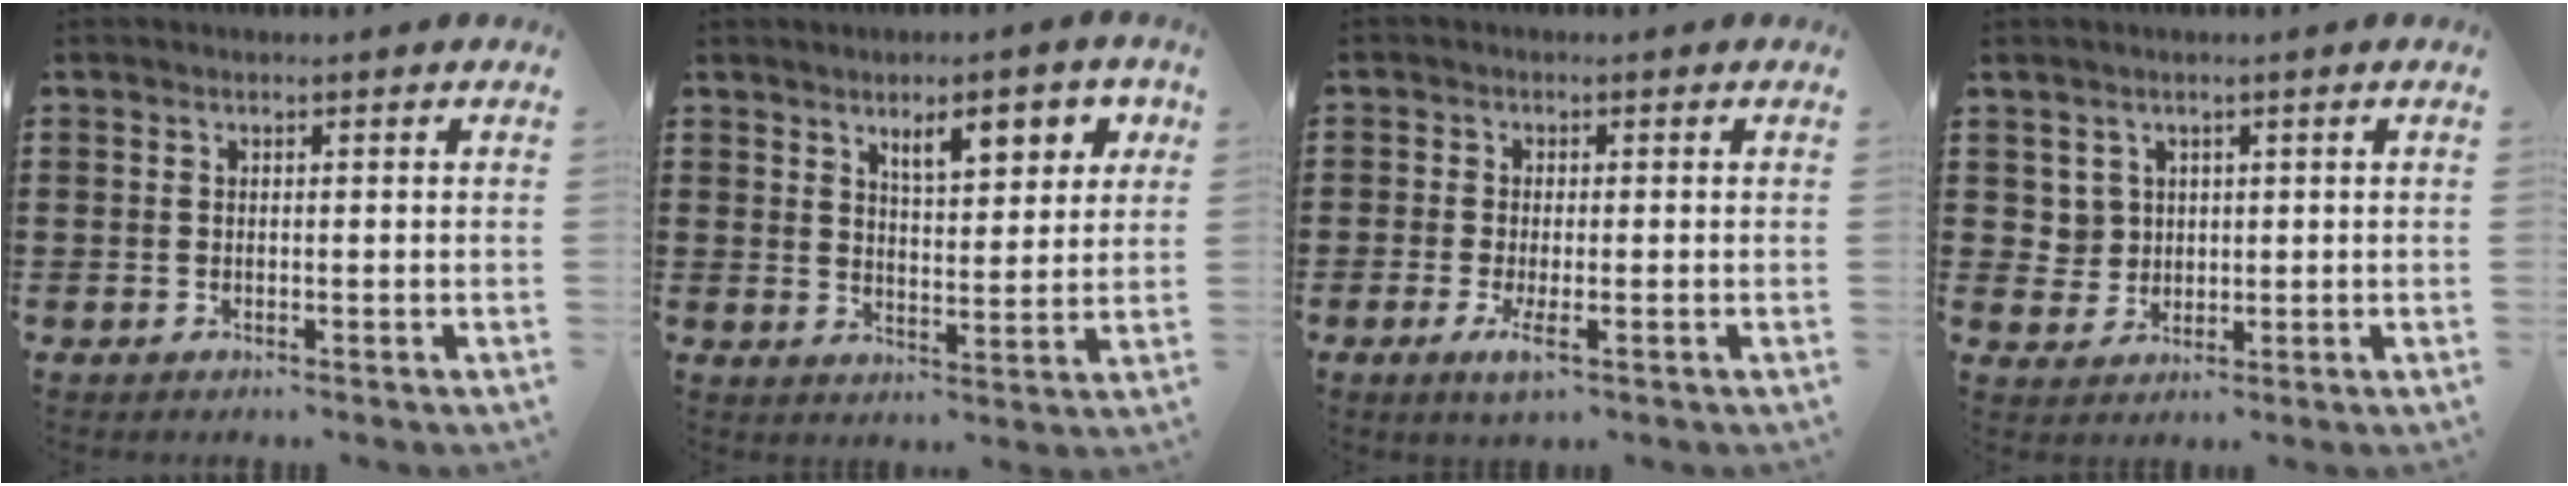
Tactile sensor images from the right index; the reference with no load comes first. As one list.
[{"total": 6.8, "force": [3.8, 2.4, 5.1], "torque": [-0.078, -0.005, 0.057]}, {"total": 2.7, "force": [-1.2, 0.7, 2.3], "torque": [-0.052, -0.007, -0.024]}, {"total": 3.2, "force": [1.3, 2.9, 0.4], "torque": [-0.023, 0.012, 0.025]}]